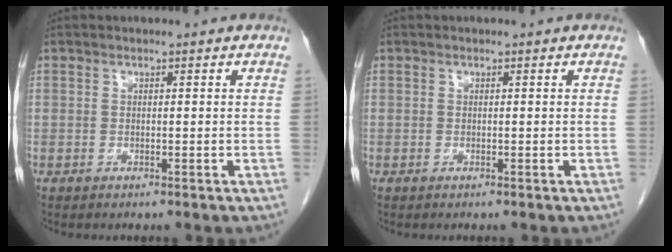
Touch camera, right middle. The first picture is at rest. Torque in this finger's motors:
{"motor_torque": [0.23, -0.58, 0.05, -0.06]}